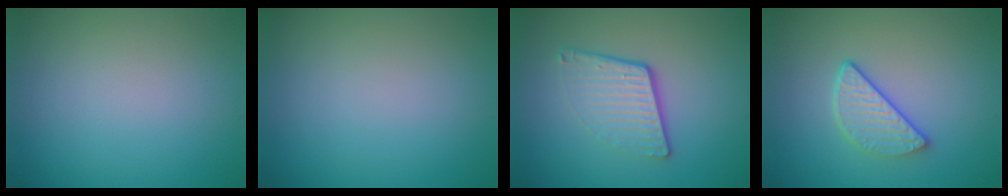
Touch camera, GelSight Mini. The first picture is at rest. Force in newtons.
{"total": 0.0}
{"total": 4.2, "press": 2.8, "slide": 3.2}
{"total": 3.1, "press": 2.4, "slide": 1.9}